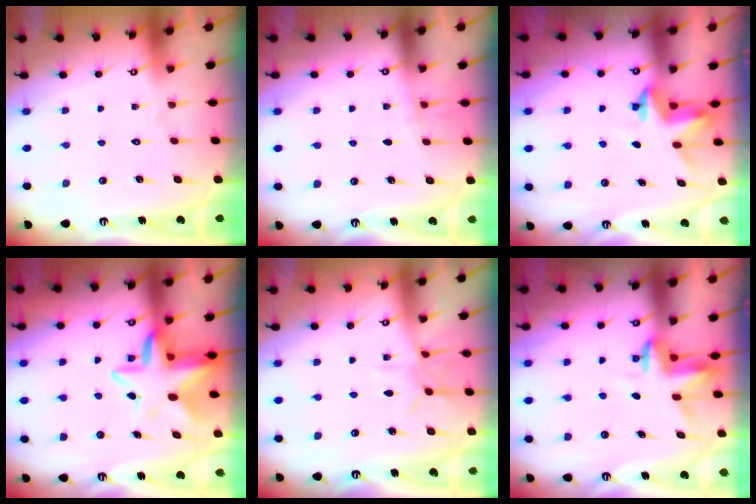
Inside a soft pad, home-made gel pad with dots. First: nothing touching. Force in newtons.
{"total": 2.7, "press": 2.6, "slide": 0.7}
{"total": 3.4, "press": 3.4, "slide": 0.2}
{"total": 10.4, "press": 10.0, "slide": 2.9}
{"total": 6.4, "press": 6.4, "slide": 0.3}
{"total": 3.6, "press": 3.6, "slide": 0.2}